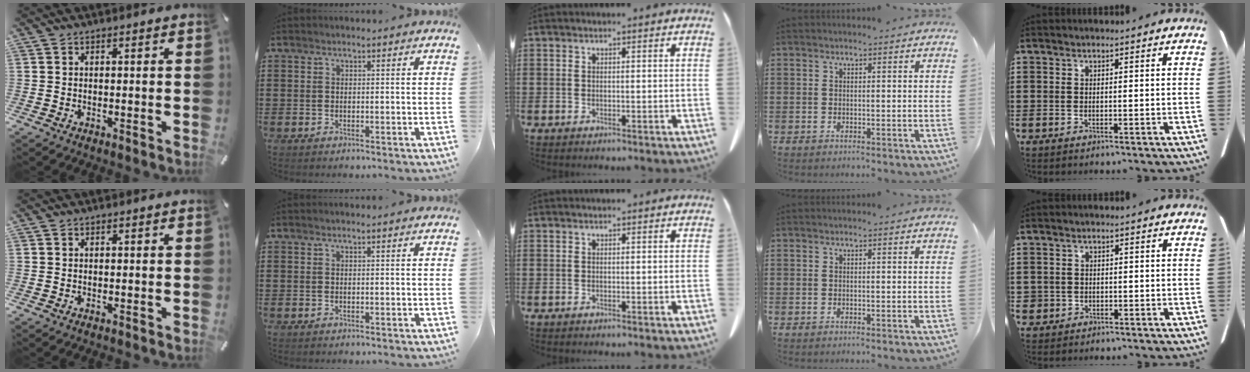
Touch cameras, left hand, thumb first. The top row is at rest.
{"little": {"total": 1.0, "force": [-0.4, 0.9, 0.2], "torque": [-0.009, 0.003, -0.009]}}